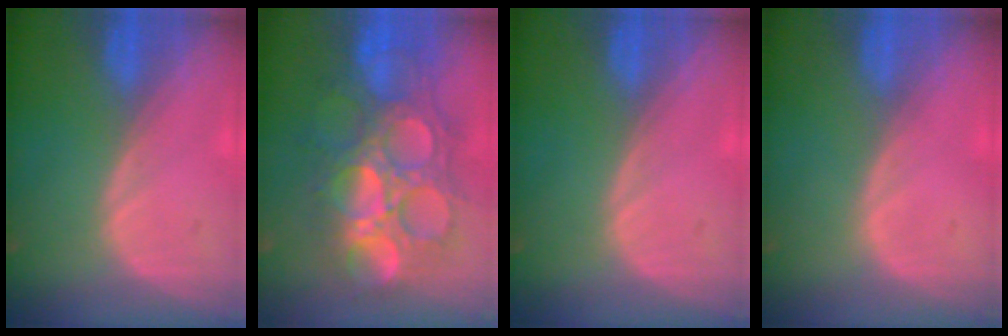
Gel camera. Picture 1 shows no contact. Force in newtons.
{"total": 13.5, "press": 13.4, "slide": 1.5}
{"total": 0.0}
{"total": 0.0}